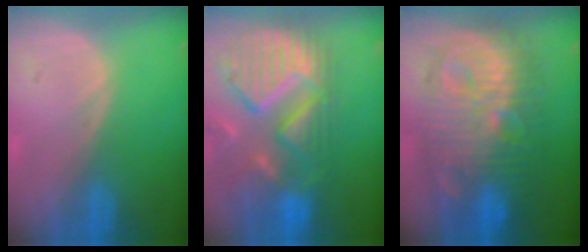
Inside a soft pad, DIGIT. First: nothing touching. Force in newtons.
{"total": 13.5, "press": 11.4, "slide": 7.2}
{"total": 13.8, "press": 13.7, "slide": 1.3}